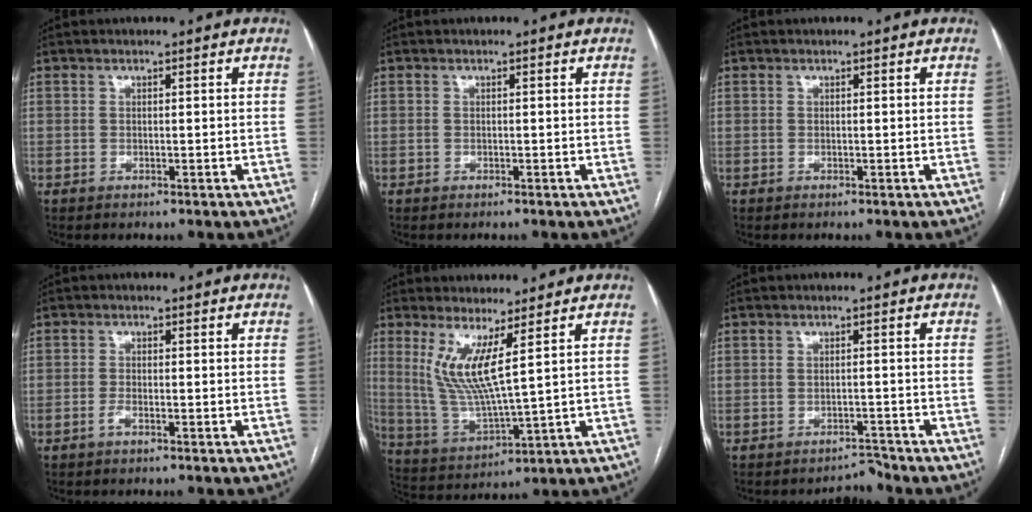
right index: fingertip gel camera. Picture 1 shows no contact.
{"total": 0.0}
{"total": 0.0}
{"total": 1.5, "force": [-0.8, 0.4, 1.2], "torque": [-0.027, -0.001, -0.015]}
{"total": 8.8, "force": [3.6, 0.3, 8.0], "torque": [-0.174, -0.022, 0.079]}
{"total": 1.8, "force": [-1.7, 0.1, -0.5], "torque": [0.013, -0.005, -0.021]}